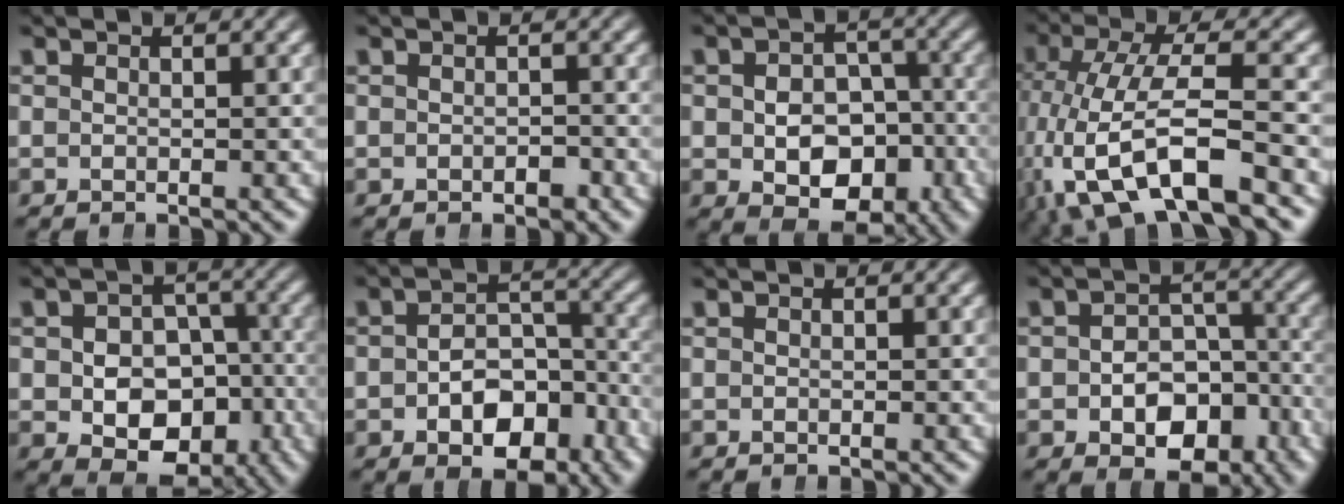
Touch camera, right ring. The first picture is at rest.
{"total": 0.7, "force": [-0.6, 0.2, 0.2], "torque": [-0.005, -0.005, -0.008]}
{"total": 7.1, "force": [-2.4, 4.9, 4.5], "torque": [-0.063, -0.041, -0.024]}
{"total": 8.3, "force": [-3.6, 3.9, 6.4], "torque": [-0.152, -0.046, -0.033]}
{"total": 8.2, "force": [-2.8, 6.1, 4.8], "torque": [-0.071, -0.046, -0.028]}
{"total": 6.2, "force": [-2.9, 3.9, 3.9], "torque": [-0.058, -0.023, -0.037]}
{"total": 0.0}
{"total": 6.1, "force": [-3.0, 3.9, 3.6], "torque": [-0.043, -0.023, -0.038]}